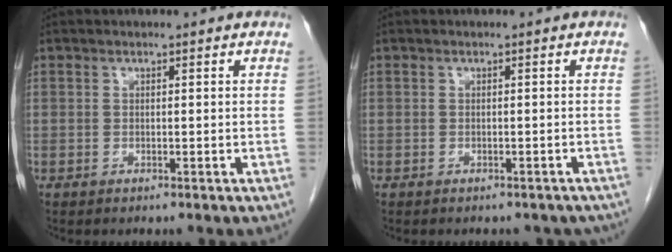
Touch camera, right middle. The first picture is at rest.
{"total": 4.8, "force": [-4.1, 2.2, 1.3], "torque": [-0.012, 0.004, -0.039]}